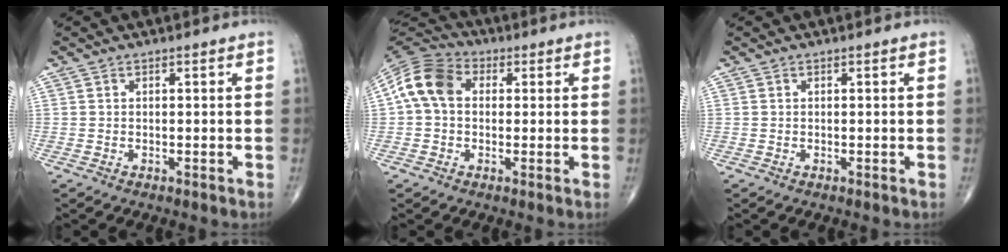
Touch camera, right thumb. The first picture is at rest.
{"total": 10.2, "force": [1.2, 7.6, 6.7], "torque": [-0.125, 0.029, 0.009]}
{"total": 0.0}